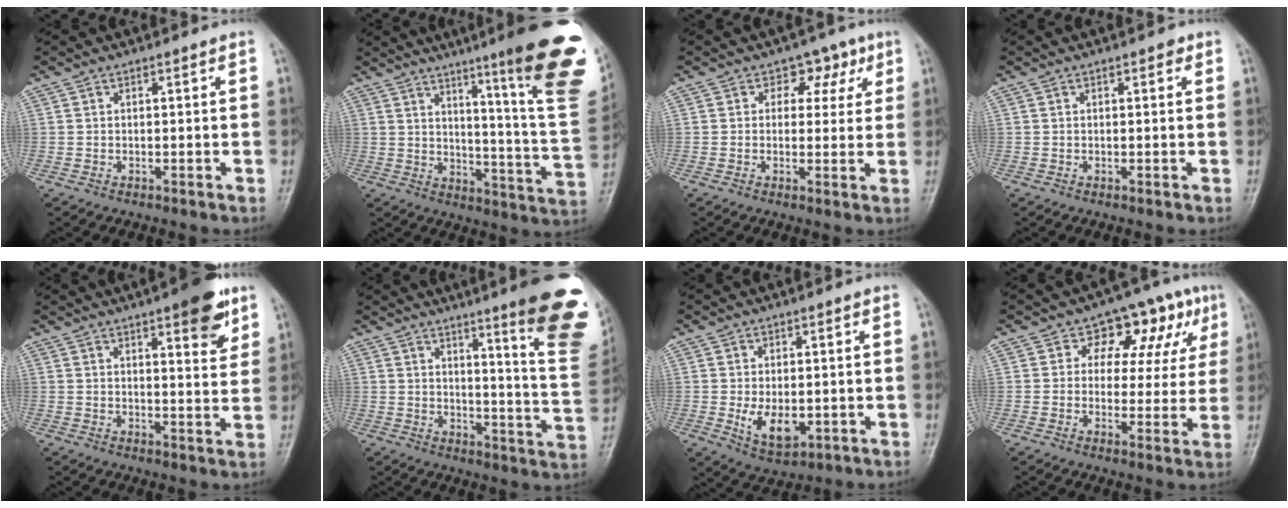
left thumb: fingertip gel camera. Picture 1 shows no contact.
{"total": 24.3, "force": [13.6, 2.1, 20.1], "torque": [-0.225, -0.077, 0.181]}
{"total": 5.1, "force": [2.2, 4.0, 2.3], "torque": [0.008, -0.002, 0.022]}
{"total": 0.9, "force": [0.5, 0.5, 0.6], "torque": [-0.003, 0.000, 0.002]}
{"total": 9.2, "force": [5.3, 2.6, 7.1], "torque": [-0.076, -0.026, 0.066]}
{"total": 20.3, "force": [11.5, 2.6, 16.5], "torque": [-0.179, -0.069, 0.143]}
{"total": 6.6, "force": [-0.9, 4.0, 5.2], "torque": [-0.077, -0.014, -0.003]}
{"total": 11.8, "force": [5.1, 8.0, 7.0], "torque": [-0.022, -0.003, 0.060]}